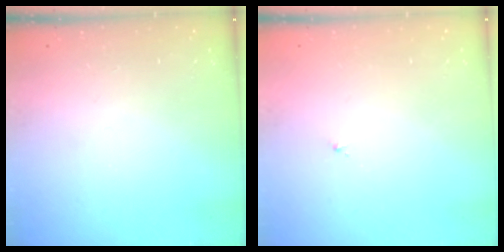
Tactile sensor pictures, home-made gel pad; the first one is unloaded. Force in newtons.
{"total": 0.8, "press": 0.7, "slide": 0.3}